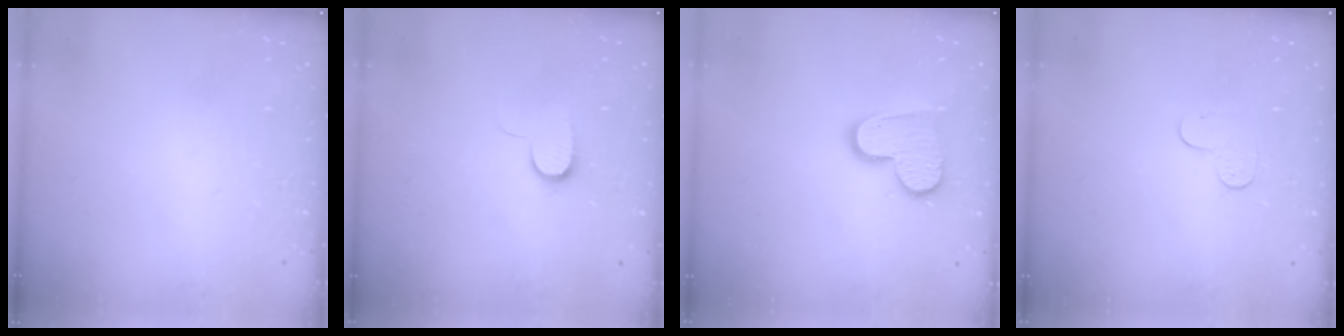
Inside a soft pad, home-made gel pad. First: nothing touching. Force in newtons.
{"total": 7.1, "press": 7.1, "slide": 0.7}
{"total": 11.8, "press": 11.8, "slide": 0.8}
{"total": 4.3, "press": 4.2, "slide": 0.4}